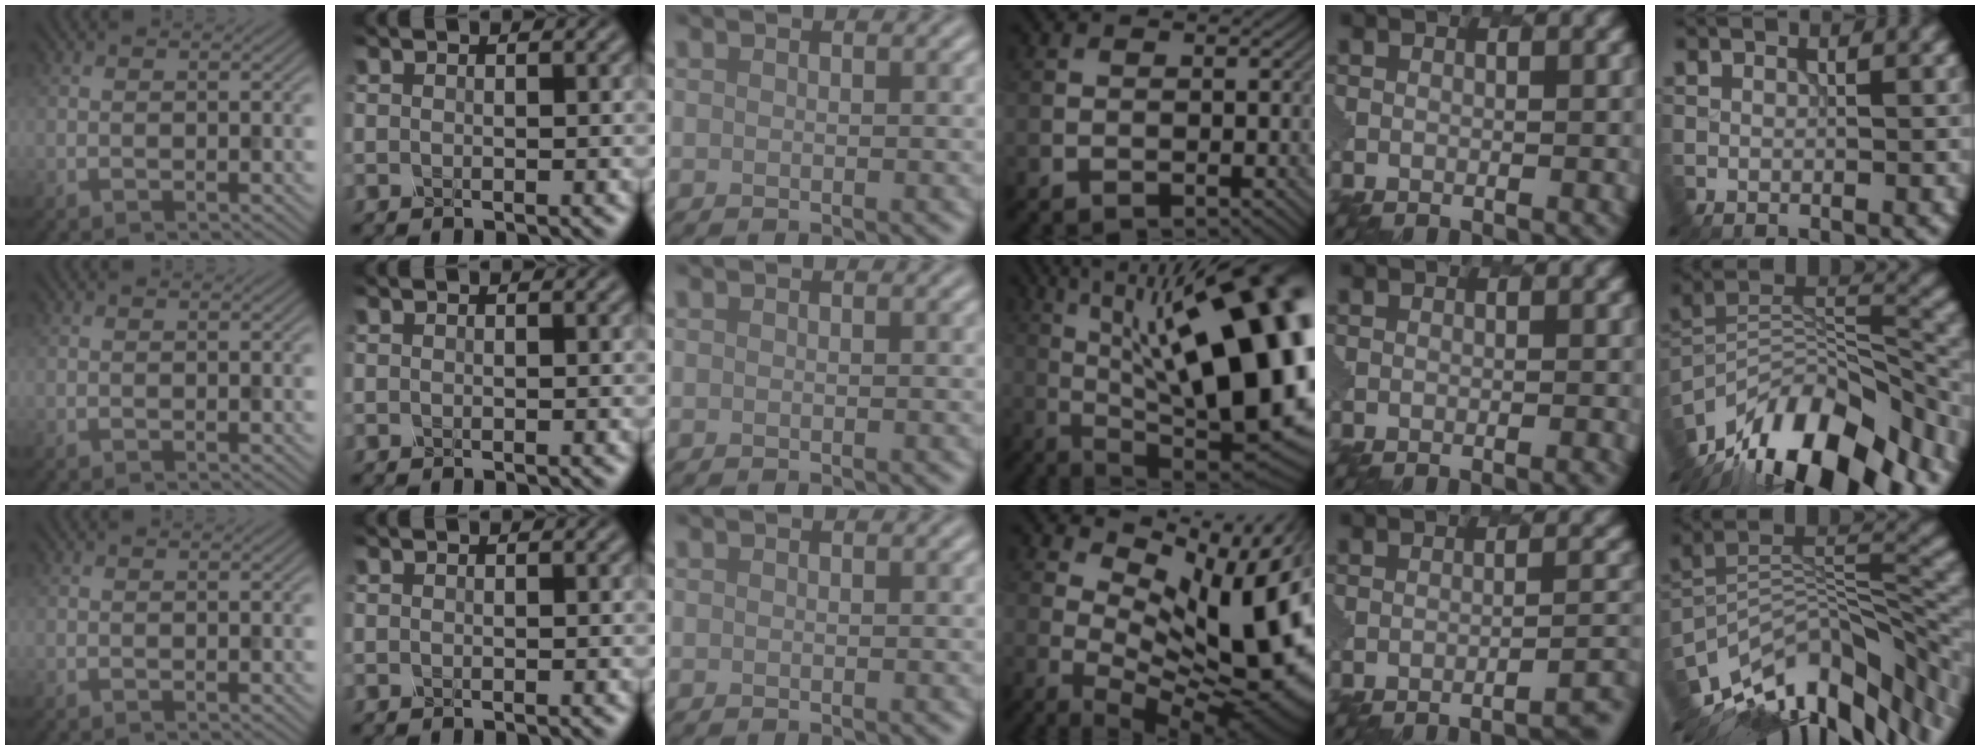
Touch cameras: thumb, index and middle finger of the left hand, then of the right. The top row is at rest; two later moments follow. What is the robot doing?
{"motion": "dispense", "object": "syringe"}